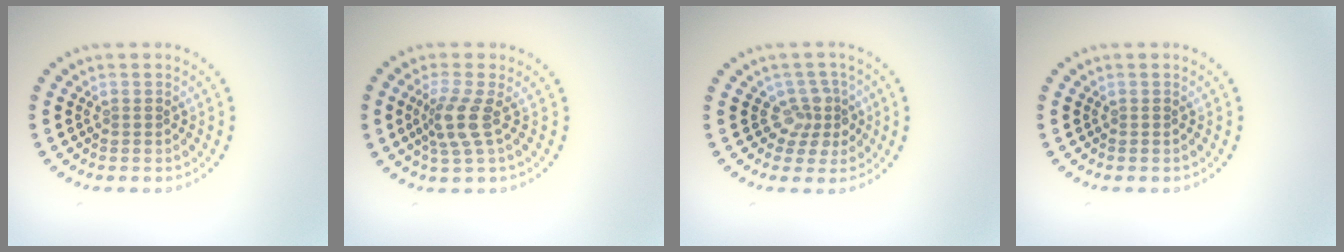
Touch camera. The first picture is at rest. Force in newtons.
{"total": 2.8, "press": 2.1, "slide": 1.8}
{"total": 2.7, "press": 2.0, "slide": 1.8}
{"total": 0.0}